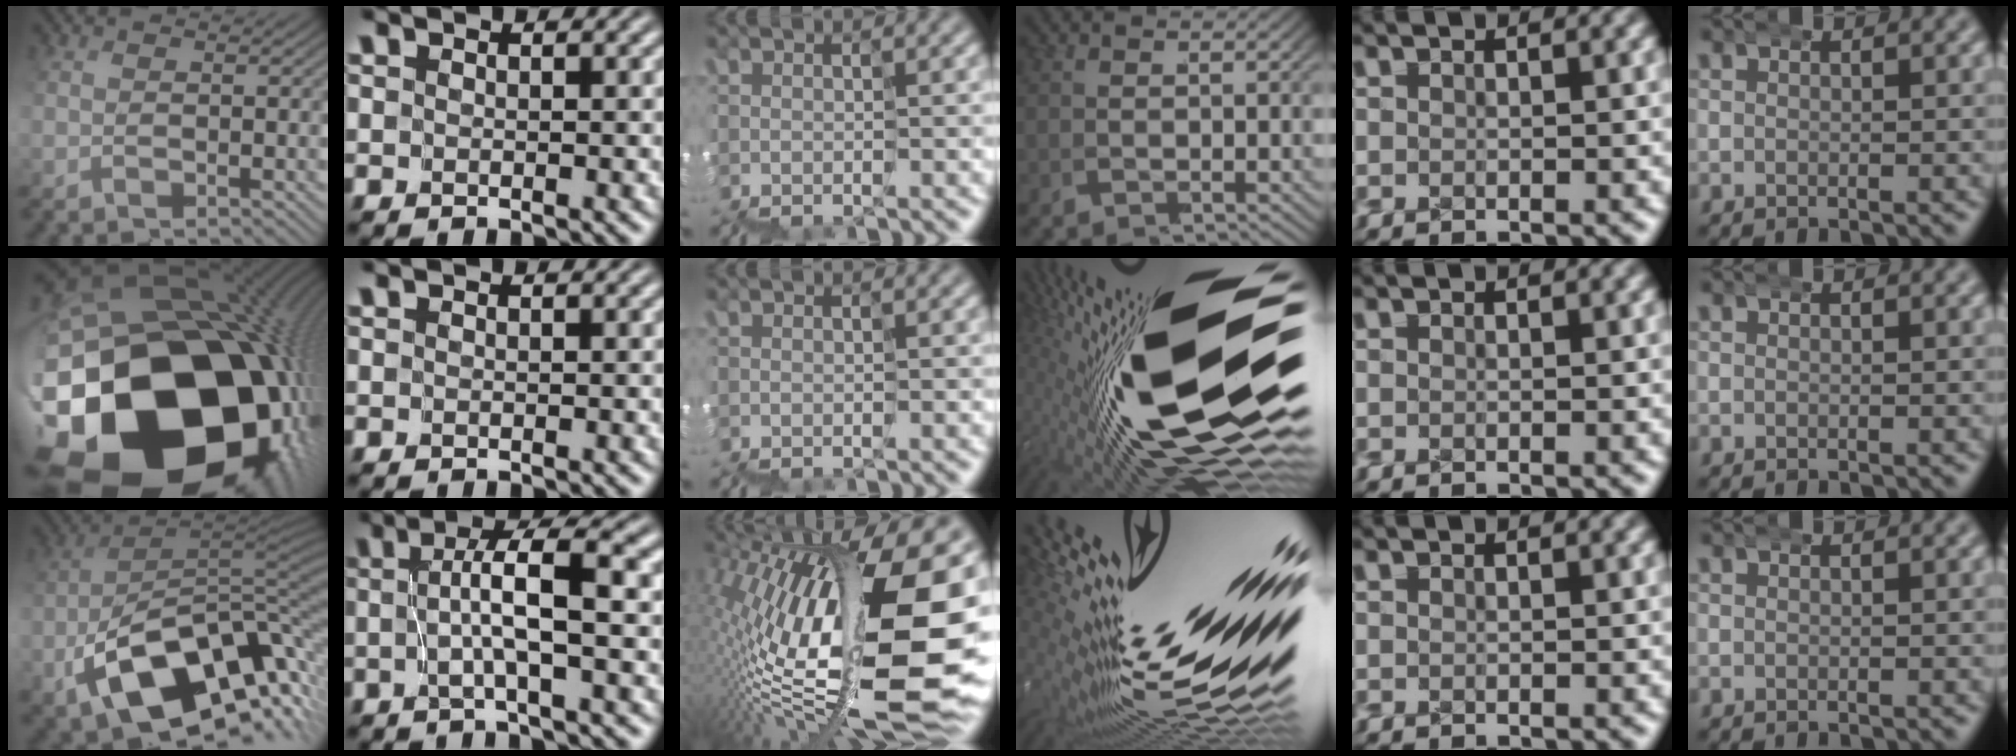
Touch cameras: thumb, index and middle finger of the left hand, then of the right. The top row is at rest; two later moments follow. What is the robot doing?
{"motion": "wrap", "object": "duck tape"}